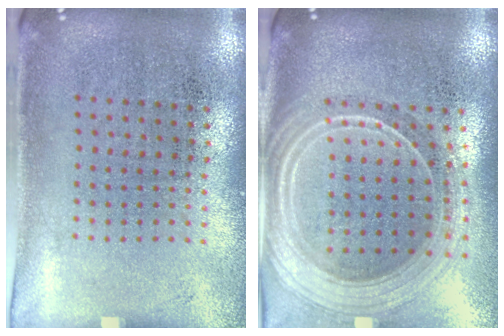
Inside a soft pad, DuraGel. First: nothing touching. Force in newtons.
{"total": 2.6, "press": 2.2, "slide": 1.4}